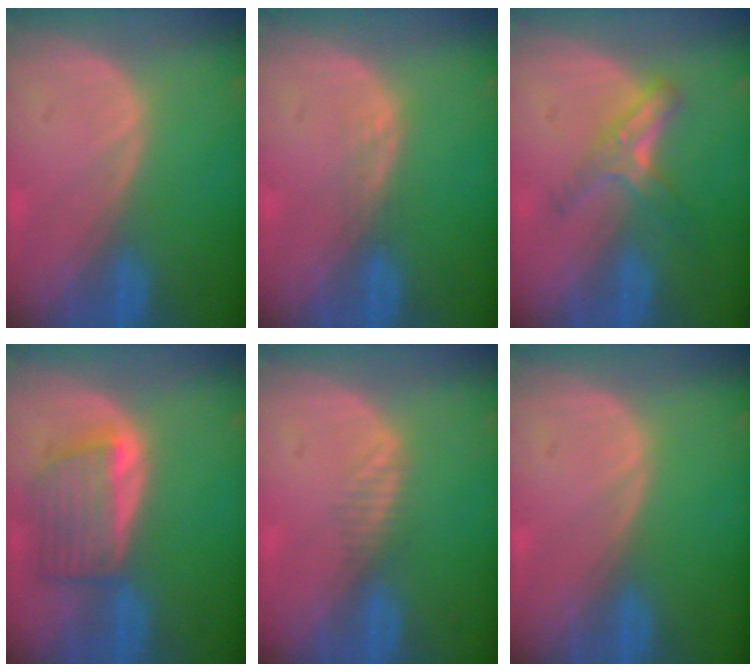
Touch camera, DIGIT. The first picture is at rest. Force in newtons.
{"total": 1.1, "press": 1.1, "slide": 0.1}
{"total": 5.6, "press": 4.9, "slide": 2.6}
{"total": 6.2, "press": 6.2, "slide": 0.4}
{"total": 1.7, "press": 1.4, "slide": 1.0}
{"total": 0.0}